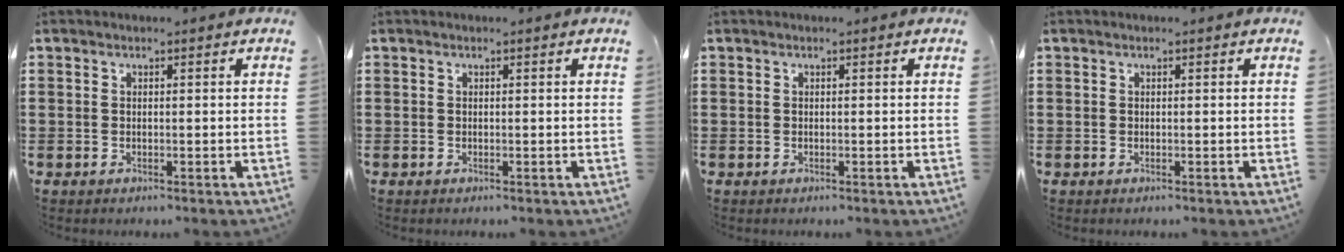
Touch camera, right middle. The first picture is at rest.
{"total": 0.0}
{"total": 0.0}
{"total": 0.0}